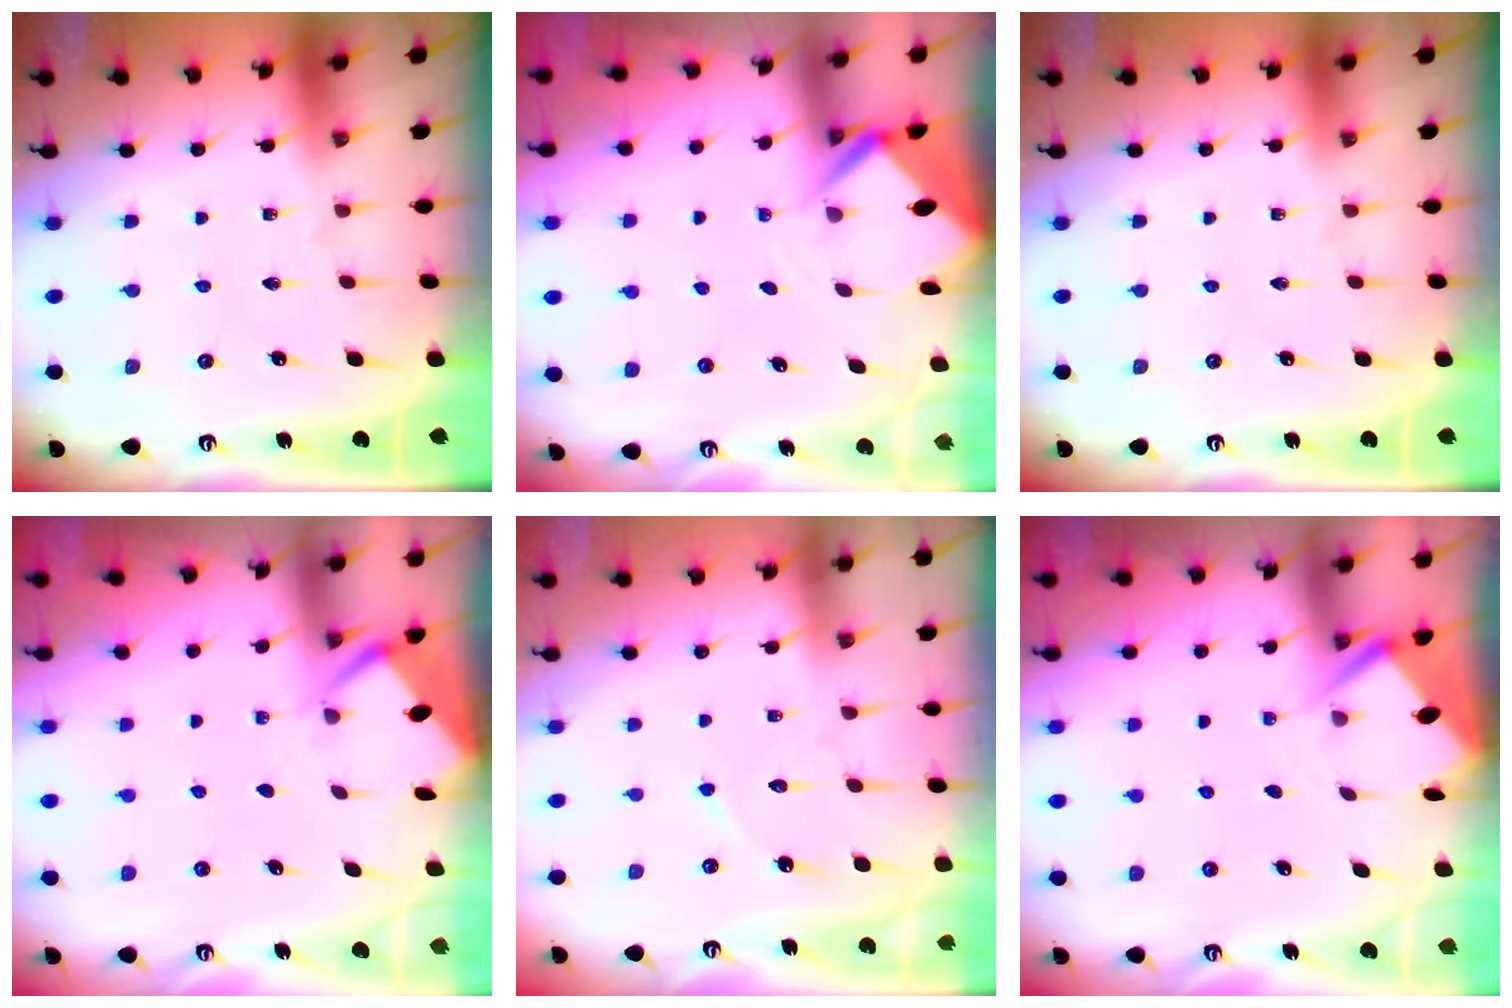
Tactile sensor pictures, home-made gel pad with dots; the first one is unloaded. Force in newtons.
{"total": 3.5, "press": 3.5, "slide": 0.2}
{"total": 0.0}
{"total": 2.6, "press": 2.6, "slide": 0.3}
{"total": 5.8, "press": 5.8, "slide": 0.7}
{"total": 2.9, "press": 2.9, "slide": 0.4}